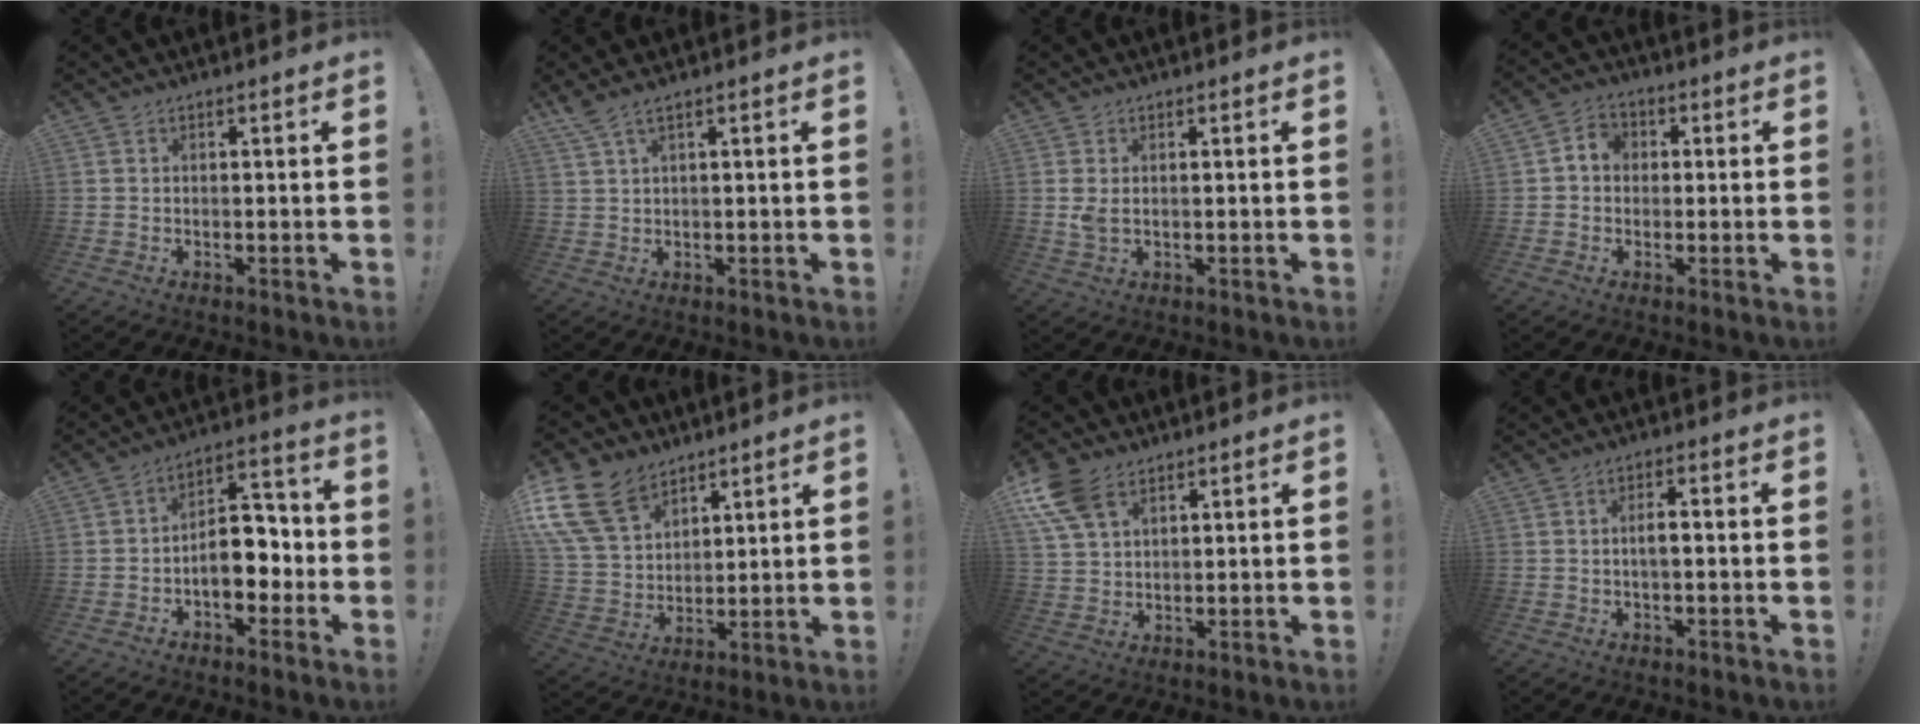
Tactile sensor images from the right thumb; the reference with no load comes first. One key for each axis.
{"total": 3.1, "fx": 2.3, "fy": 0.2, "fz": 2.1, "tx": -0.044, "ty": -0.008, "tz": 0.040}
{"total": 2.9, "fx": 0.7, "fy": 1.4, "fz": 2.4, "tx": -0.044, "ty": 0.003, "tz": 0.013}
{"total": 4.7, "fx": 0.0, "fy": 4.0, "fz": 2.5, "tx": -0.048, "ty": 0.015, "tz": 0.003}
{"total": 11.9, "fx": -3.3, "fy": 7.8, "fz": 8.4, "tx": -0.129, "ty": 0.026, "tz": -0.053}
{"total": 17.7, "fx": 10.8, "fy": 11.0, "fz": 8.8, "tx": -0.175, "ty": -0.065, "tz": 0.208}
{"total": 10.7, "fx": 5.5, "fy": 6.5, "fz": 6.4, "tx": -0.131, "ty": -0.014, "tz": 0.109}
{"total": 3.2, "fx": -0.7, "fy": 0.7, "fz": 3.0, "tx": -0.060, "ty": 0.007, "tz": -0.012}